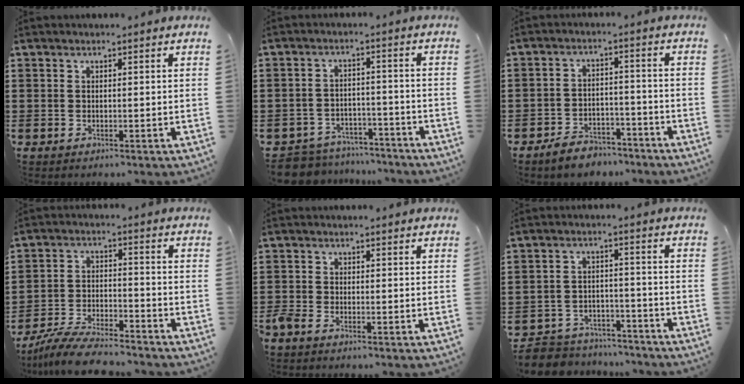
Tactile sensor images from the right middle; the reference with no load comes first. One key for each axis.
{"total": 5.5, "fx": -5.4, "fy": 0.9, "fz": -0.2, "tx": -0.008, "ty": 0.014, "tz": -0.116}
{"total": 4.5, "fx": -4.3, "fy": 1.1, "fz": 0.5, "tx": -0.014, "ty": 0.012, "tz": -0.089}
{"total": 7.8, "fx": -7.3, "fy": 0.9, "fz": 2.7, "tx": -0.057, "ty": 0.009, "tz": -0.143}
{"total": 1.4, "fx": -1.2, "fy": 0.4, "fz": 0.6, "tx": -0.028, "ty": -0.004, "tz": -0.029}
{"total": 5.0, "fx": -4.9, "fy": 1.1, "fz": -0.1, "tx": -0.005, "ty": 0.014, "tz": -0.103}